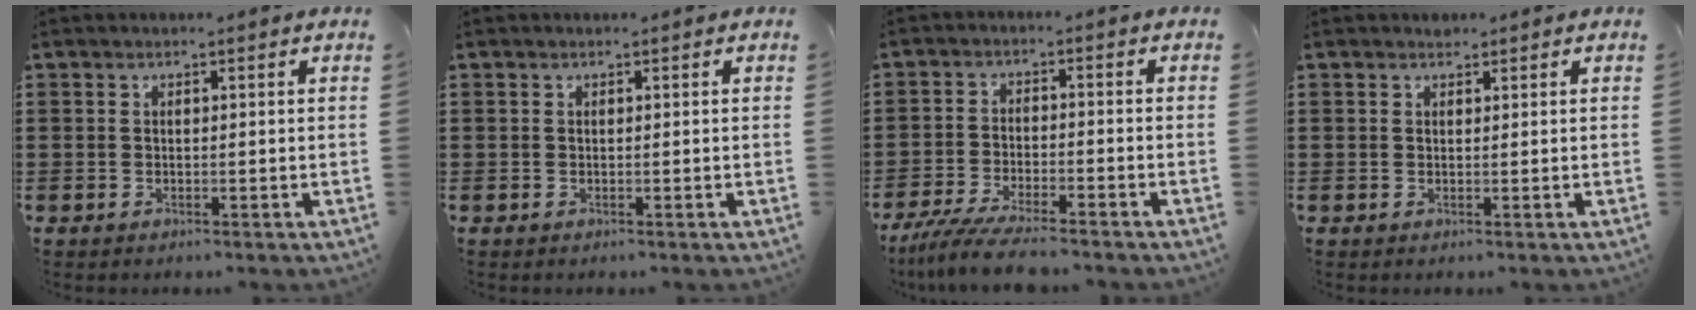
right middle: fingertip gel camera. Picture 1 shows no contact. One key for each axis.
{"total": 0.0}
{"total": 5.9, "fx": -5.4, "fy": 0.2, "fz": 2.5, "tx": -0.066, "ty": -0.015, "tz": -0.105}
{"total": 1.0, "fx": 0.8, "fy": 0.5, "fz": -0.1, "tx": 0.008, "ty": -0.003, "tz": 0.015}